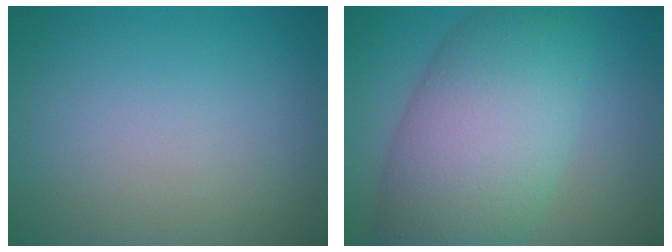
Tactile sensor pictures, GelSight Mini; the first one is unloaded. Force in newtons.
{"total": 10.3, "press": 10.3, "slide": 0.2}